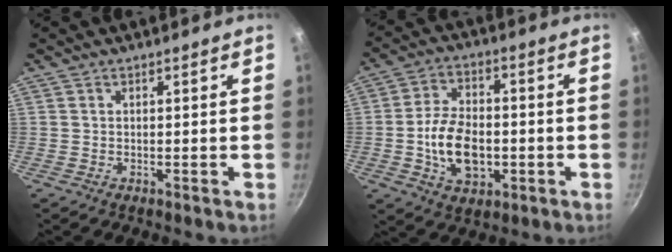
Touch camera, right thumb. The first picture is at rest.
{"total": 12.1, "force": [-2.1, 7.8, 9.1], "torque": [-0.145, 0.017, -0.036]}